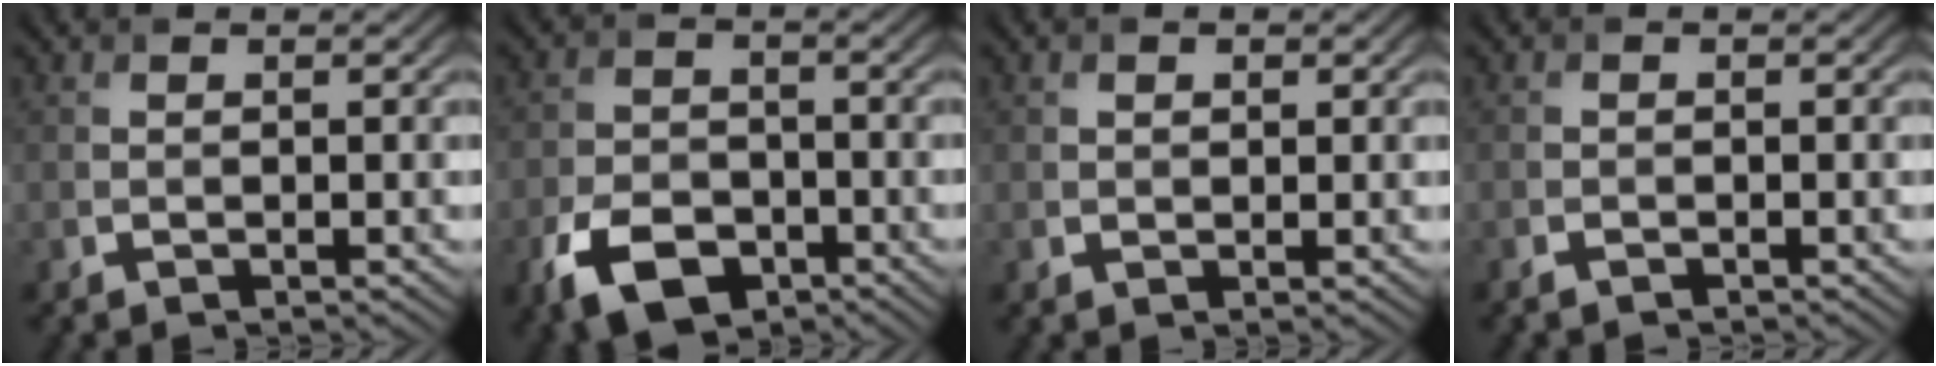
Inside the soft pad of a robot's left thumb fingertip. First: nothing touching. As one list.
[{"total": 7.9, "force": [-4.3, 4.9, 4.6], "torque": [-0.101, -0.013, -0.078]}, {"total": 1.1, "force": [0.5, 0.7, 0.6], "torque": [-0.013, 0.000, 0.010]}, {"total": 1.1, "force": [-1.0, 0.4, 0.4], "torque": [-0.010, -0.004, -0.021]}]